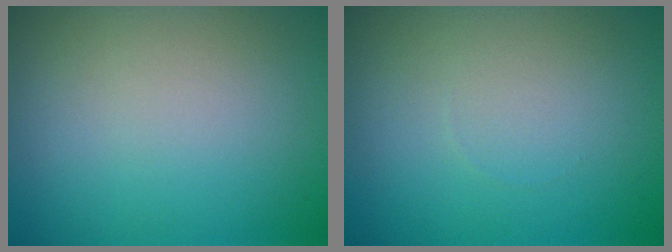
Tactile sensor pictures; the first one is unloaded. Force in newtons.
{"total": 0.0}